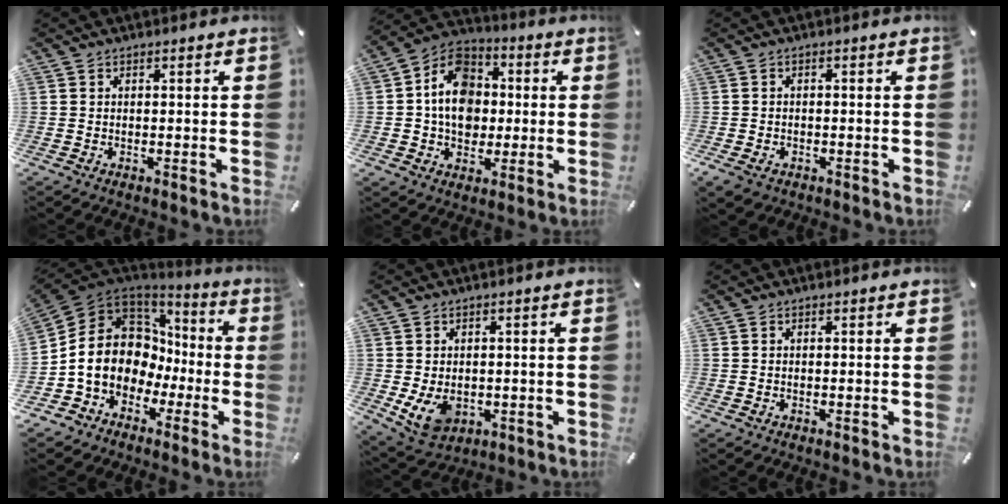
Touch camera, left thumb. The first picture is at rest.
{"total": 12.6, "force": [-0.5, 10.5, 6.9], "torque": [-0.125, 0.015, -0.013]}
{"total": 2.5, "force": [-1.3, 1.8, 1.2], "torque": [-0.029, 0.003, -0.027]}
{"total": 14.3, "force": [-1.1, 12.5, 6.8], "torque": [-0.151, -0.006, -0.018]}
{"total": 7.0, "force": [-0.8, 5.6, 4.2], "torque": [-0.075, -0.001, -0.013]}
{"total": 0.0}